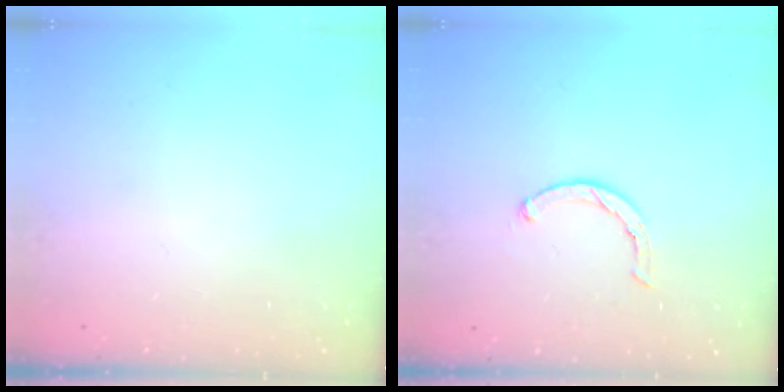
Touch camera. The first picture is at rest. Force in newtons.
{"total": 2.3, "press": 2.2, "slide": 0.5}